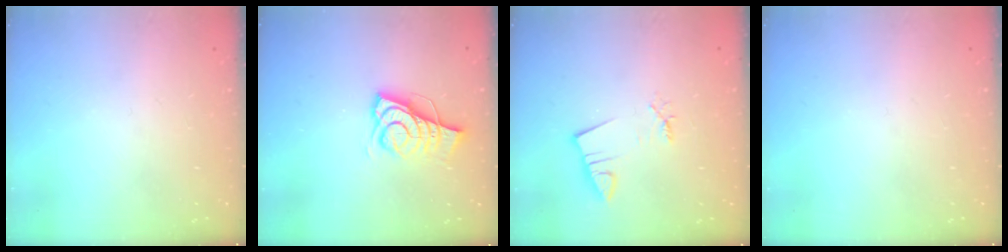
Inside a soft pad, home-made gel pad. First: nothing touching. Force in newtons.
{"total": 9.7, "press": 9.3, "slide": 2.5}
{"total": 2.4, "press": 2.4, "slide": 0.3}
{"total": 0.0}